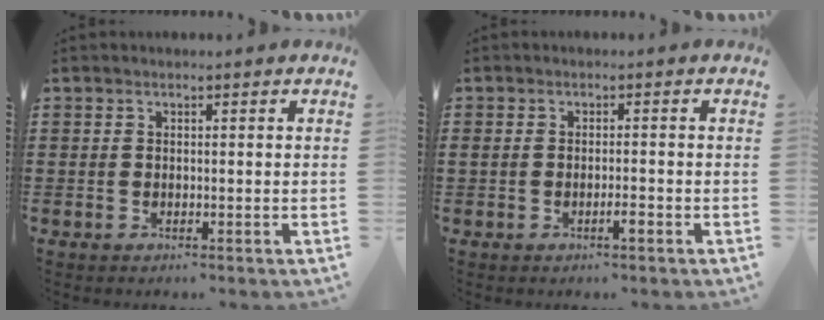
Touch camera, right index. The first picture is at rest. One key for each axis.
{"total": 1.5, "fx": -0.9, "fy": 0.2, "fz": 1.2, "tx": -0.021, "ty": 0.001, "tz": -0.016}